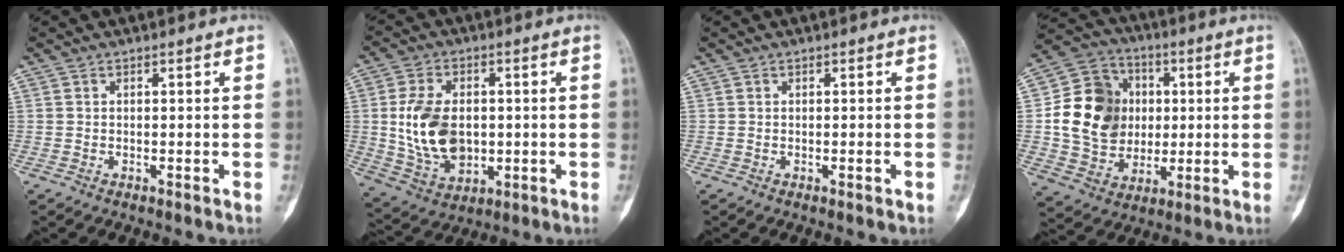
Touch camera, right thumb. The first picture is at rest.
{"total": 13.4, "force": [0.2, 8.9, 10.0], "torque": [-0.172, -0.006, 0.019]}
{"total": 0.7, "force": [-0.2, 0.1, 0.6], "torque": [-0.004, -0.002, -0.002]}
{"total": 17.4, "force": [1.6, 14.2, 9.9], "torque": [-0.148, 0.009, 0.033]}